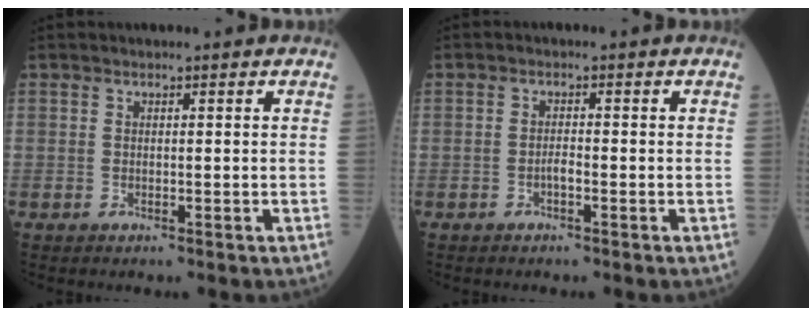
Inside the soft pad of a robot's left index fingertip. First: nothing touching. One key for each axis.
{"total": 1.5, "fx": -1.1, "fy": 0.2, "fz": 1.0, "tx": -0.018, "ty": -0.003, "tz": -0.020}